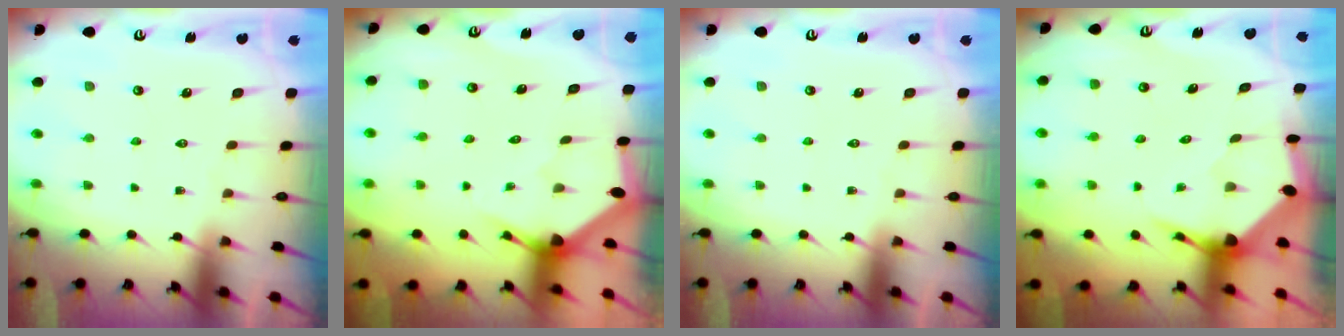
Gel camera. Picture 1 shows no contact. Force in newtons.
{"total": 2.8, "press": 2.8, "slide": 0.2}
{"total": 0.0}
{"total": 3.9, "press": 3.9, "slide": 0.5}